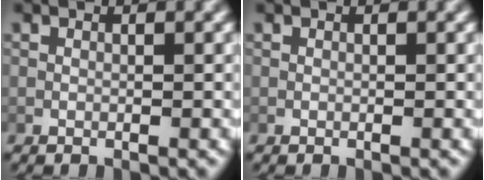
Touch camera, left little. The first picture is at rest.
{"total": 0.0}